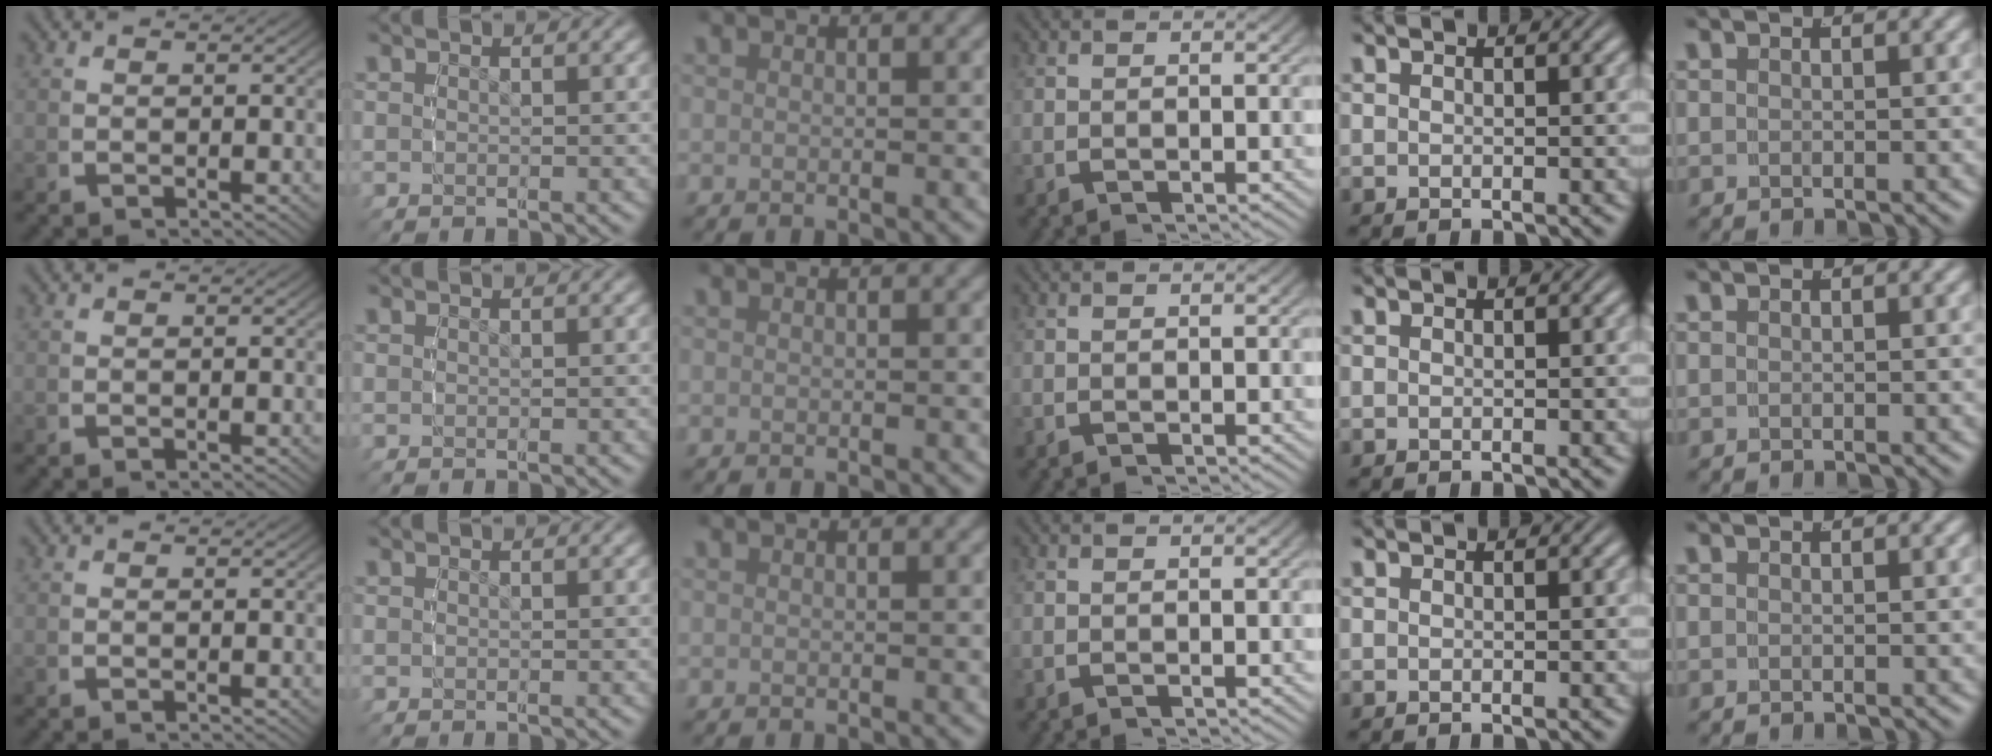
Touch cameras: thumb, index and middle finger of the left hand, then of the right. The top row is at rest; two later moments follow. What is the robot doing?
{"motion": "reach", "object": "jacket"}